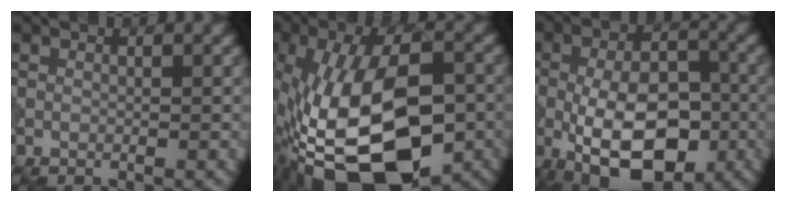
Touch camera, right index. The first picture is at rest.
{"total": 18.6, "force": [-7.4, 9.2, 14.4], "torque": [-0.268, -0.002, -0.118]}
{"total": 12.0, "force": [-4.2, 5.8, 9.6], "torque": [-0.155, 0.000, -0.074]}